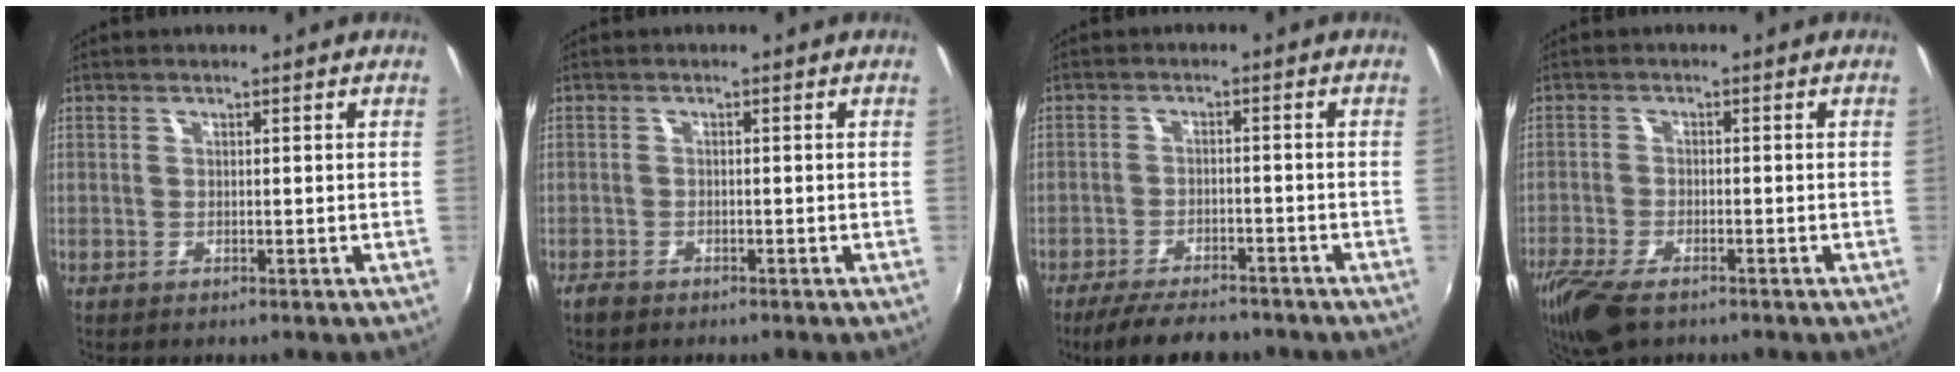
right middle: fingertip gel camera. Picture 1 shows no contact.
{"total": 2.0, "force": [-1.6, 0.9, 0.7], "torque": [-0.022, -0.004, -0.030]}
{"total": 9.7, "force": [-8.1, 2.9, 4.5], "torque": [-0.103, -0.013, -0.127]}
{"total": 8.9, "force": [-6.5, 3.2, 5.2], "torque": [-0.134, -0.032, -0.124]}